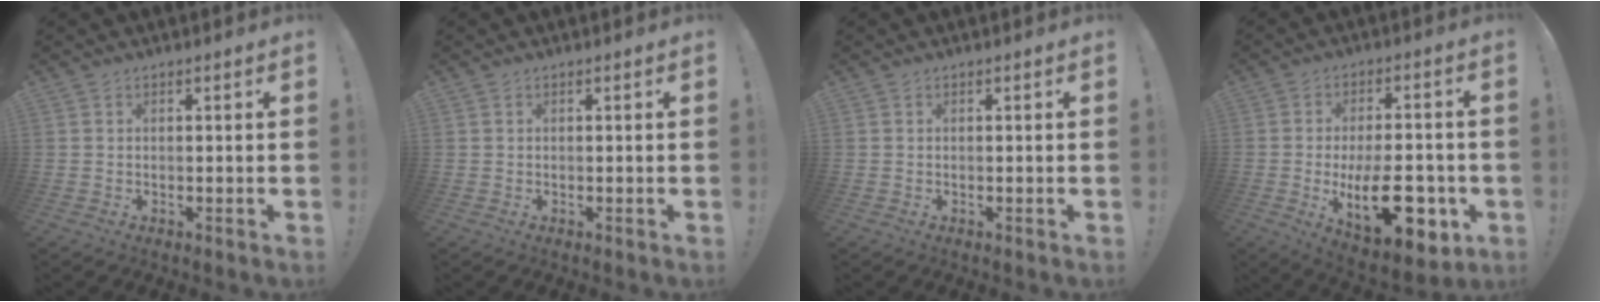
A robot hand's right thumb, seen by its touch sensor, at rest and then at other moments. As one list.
[{"total": 0.0}, {"total": 0.0}, {"total": 19.4, "force": [-5.3, 9.8, 16.0], "torque": [-0.240, 0.014, -0.072]}]